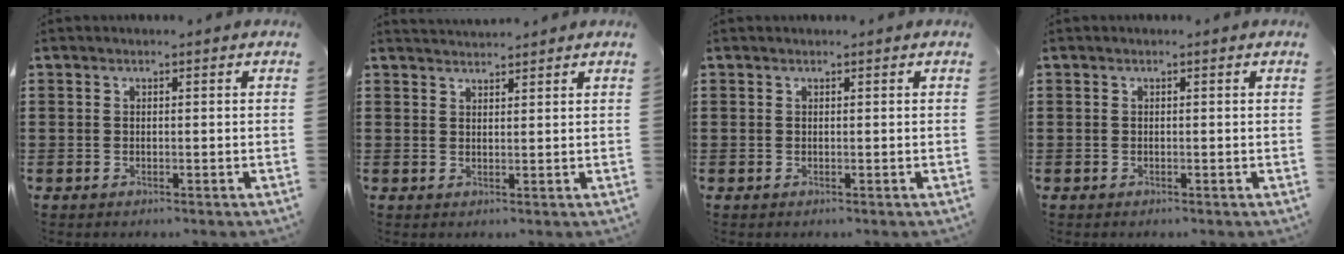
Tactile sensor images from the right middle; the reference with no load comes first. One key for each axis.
{"total": 1.8, "fx": 1.8, "fy": 0.0, "fz": -0.2, "tx": -0.002, "ty": 0.002, "tz": 0.036}
{"total": 0.0}
{"total": 0.0}